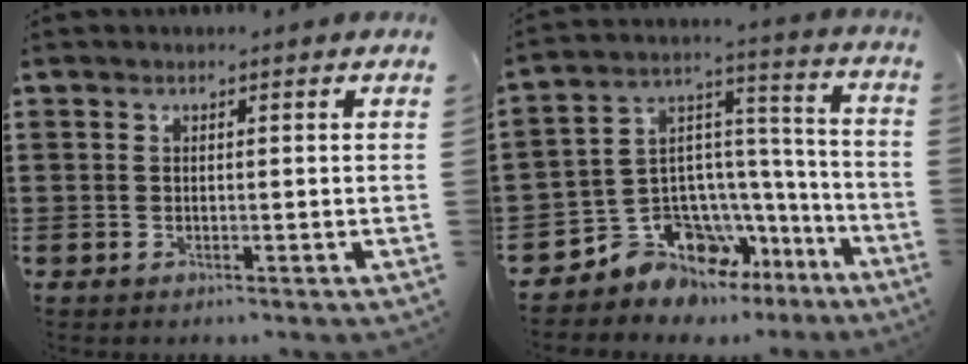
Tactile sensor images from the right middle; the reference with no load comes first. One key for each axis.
{"total": 8.8, "fx": -7.0, "fy": 5.3, "fz": 0.7, "tx": -0.040, "ty": -0.010, "tz": -0.130}